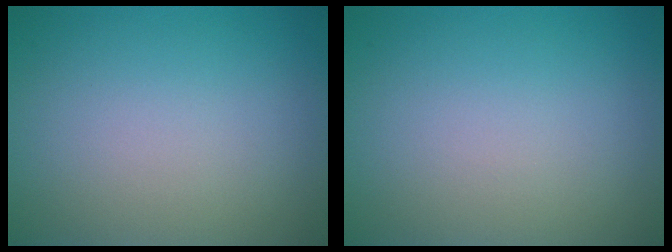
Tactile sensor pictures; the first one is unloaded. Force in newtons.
{"total": 0.0}